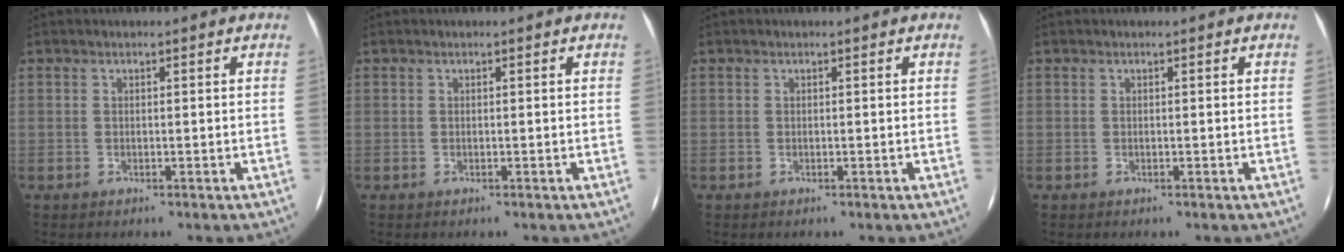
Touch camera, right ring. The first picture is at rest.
{"total": 0.0}
{"total": 0.0}
{"total": 0.0}